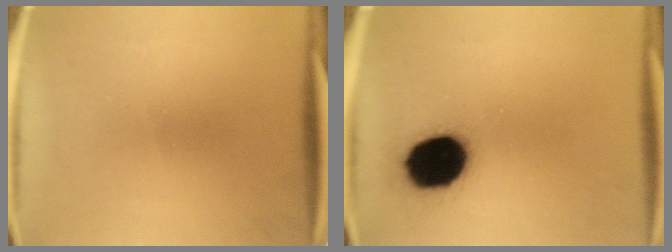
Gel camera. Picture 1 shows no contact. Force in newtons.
{"total": 16.9}